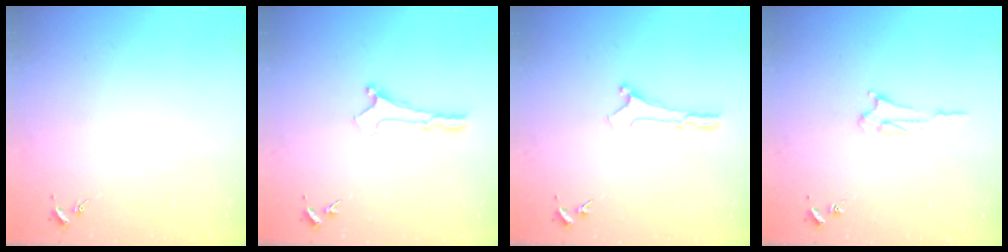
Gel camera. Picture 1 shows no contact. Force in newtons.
{"total": 0.0}
{"total": 0.0}
{"total": 2.6, "press": 2.6, "slide": 0.3}